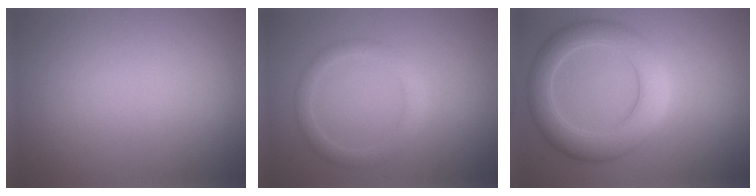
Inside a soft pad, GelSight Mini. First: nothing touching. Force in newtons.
{"total": 2.1, "press": 2.1, "slide": 0.1}
{"total": 5.7, "press": 5.7, "slide": 0.1}